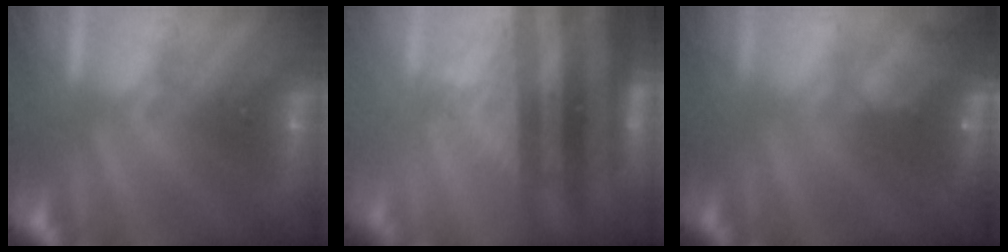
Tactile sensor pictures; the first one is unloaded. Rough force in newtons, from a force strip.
{"total": 4.5}
{"total": 7.8}